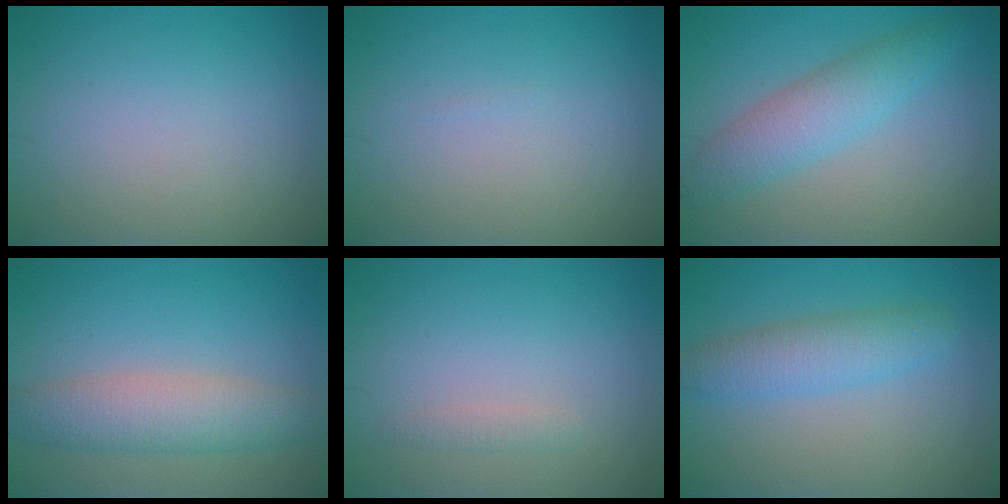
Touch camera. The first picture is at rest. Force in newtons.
{"total": 0.0}
{"total": 4.1, "press": 4.1, "slide": 0.1}
{"total": 4.6, "press": 4.6, "slide": 0.1}
{"total": 0.9, "press": 0.9, "slide": 0.0}
{"total": 3.6, "press": 3.6, "slide": 0.1}